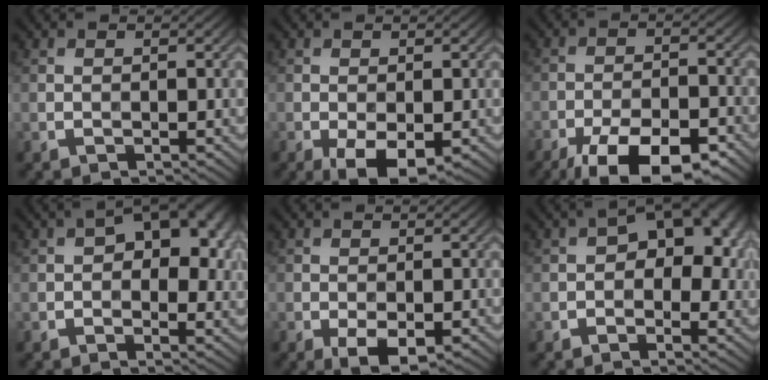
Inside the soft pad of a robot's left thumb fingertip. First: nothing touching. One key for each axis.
{"total": 5.3, "fx": -2.5, "fy": 2.3, "fz": 4.2, "tx": -0.069, "ty": -0.010, "tz": -0.038}
{"total": 14.1, "fx": -10.0, "fy": 4.9, "fz": 8.6, "tx": -0.150, "ty": -0.025, "tz": -0.154}
{"total": 11.7, "fx": 2.7, "fy": 6.9, "fz": 9.1, "tx": -0.100, "ty": 0.016, "tz": 0.026}
{"total": 3.9, "fx": -1.8, "fy": 1.6, "fz": 3.0, "tx": -0.049, "ty": -0.006, "tz": -0.026}
{"total": 11.0, "fx": 1.4, "fy": 6.8, "fz": 8.5, "tx": -0.079, "ty": 0.028, "tz": 0.003}